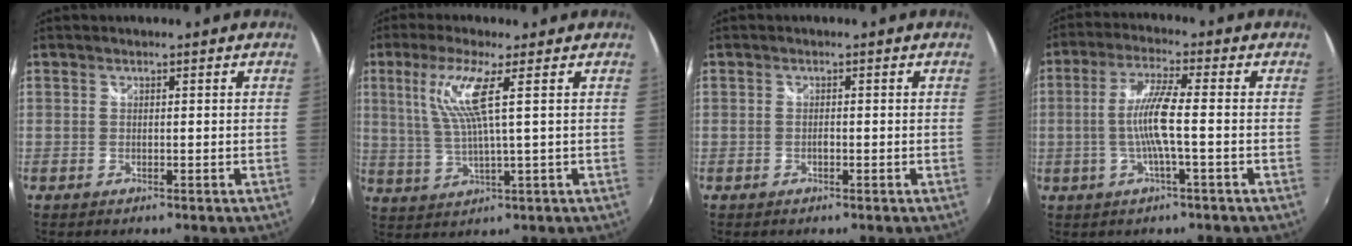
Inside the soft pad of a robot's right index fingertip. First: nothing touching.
{"total": 8.0, "force": [2.7, -0.3, 7.5], "torque": [-0.153, -0.002, 0.062]}
{"total": 0.6, "force": [-0.3, 0.3, 0.5], "torque": [-0.010, 0.001, -0.007]}
{"total": 7.7, "force": [-1.3, 0.0, 7.6], "torque": [-0.156, 0.000, -0.024]}